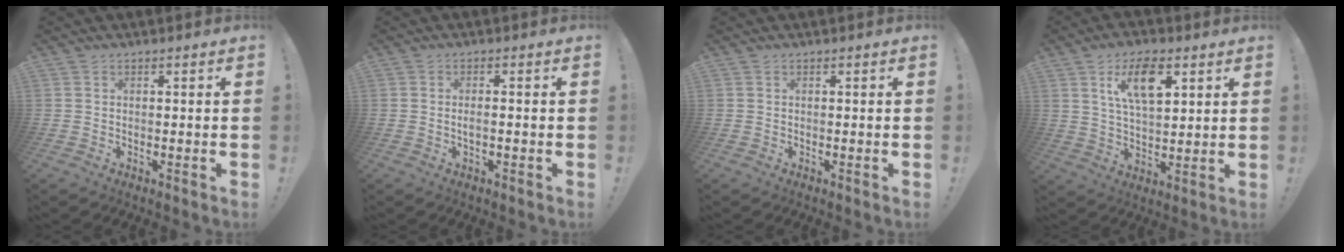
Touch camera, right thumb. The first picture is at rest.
{"total": 1.7, "force": [-0.6, 0.1, 1.5], "torque": [-0.036, 0.006, -0.011]}
{"total": 0.0}
{"total": 11.8, "force": [5.2, 5.7, 8.9], "torque": [-0.140, -0.005, 0.090]}